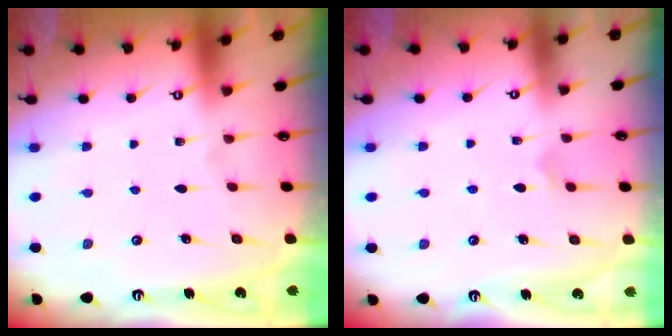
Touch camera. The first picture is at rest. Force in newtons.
{"total": 4.0, "press": 4.0, "slide": 0.3}